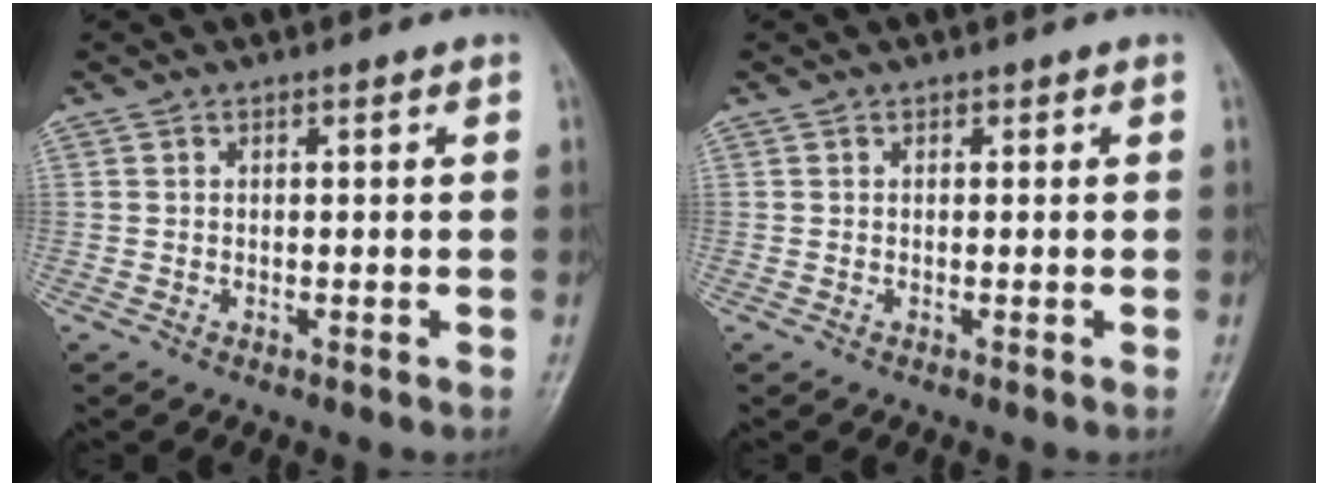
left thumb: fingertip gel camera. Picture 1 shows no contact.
{"total": 0.0}